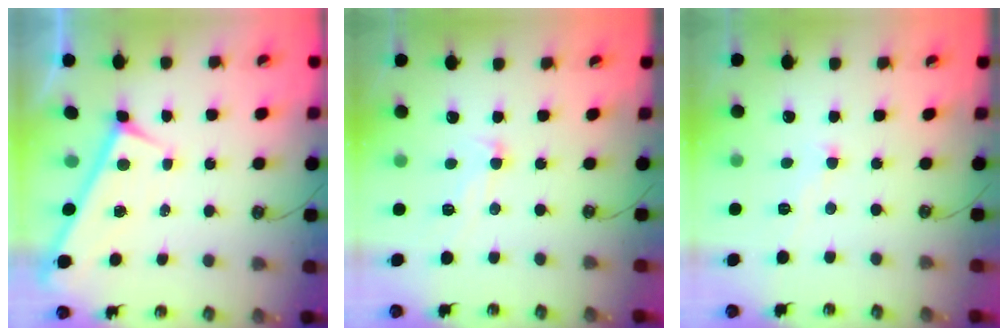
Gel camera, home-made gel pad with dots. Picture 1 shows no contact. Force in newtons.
{"total": 8.6, "press": 8.5, "slide": 1.1}
{"total": 0.9, "press": 0.7, "slide": 0.6}